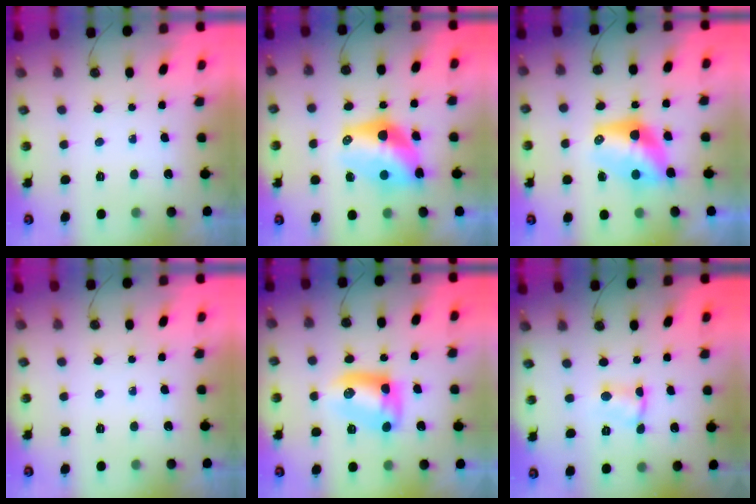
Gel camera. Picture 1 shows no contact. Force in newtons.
{"total": 13.5, "press": 13.5, "slide": 1.4}
{"total": 10.5, "press": 10.4, "slide": 0.9}
{"total": 0.0}
{"total": 10.6, "press": 10.1, "slide": 3.2}
{"total": 2.2, "press": 2.2, "slide": 0.1}